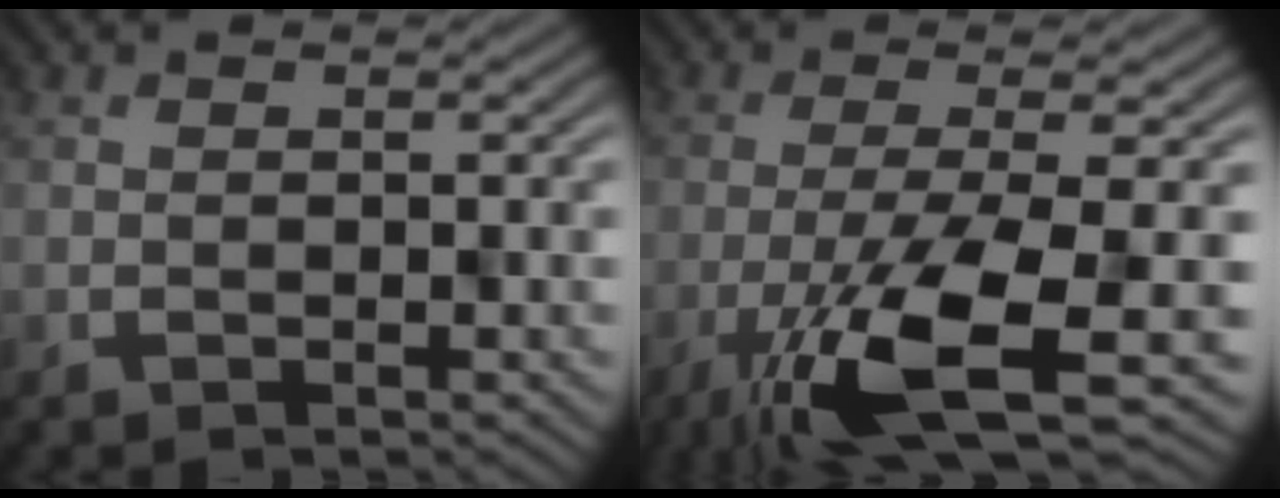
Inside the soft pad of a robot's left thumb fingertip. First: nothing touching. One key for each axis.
{"total": 10.7, "fx": -3.7, "fy": 2.4, "fz": 9.8, "tx": -0.187, "ty": -0.021, "tz": -0.072}